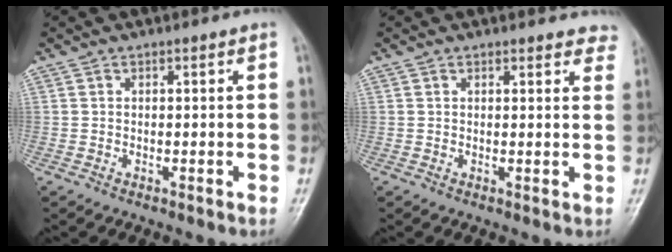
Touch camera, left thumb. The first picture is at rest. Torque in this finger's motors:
{"motor_torque": [-0.05, -0.03, -0.07, -0.22, 0.04]}